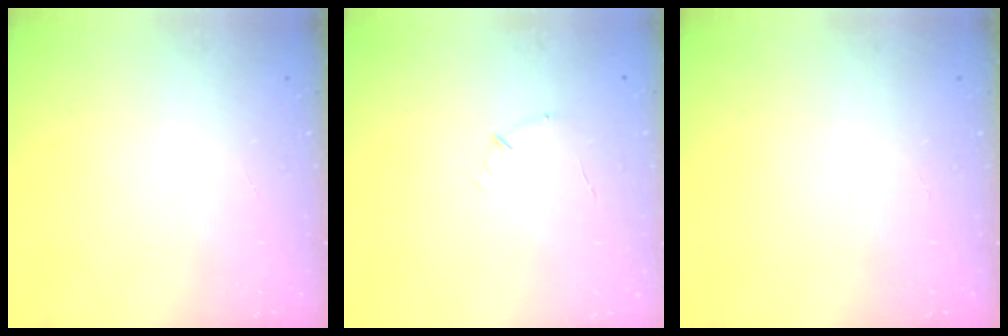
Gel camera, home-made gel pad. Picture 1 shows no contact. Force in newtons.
{"total": 4.3, "press": 4.1, "slide": 1.1}
{"total": 0.0}